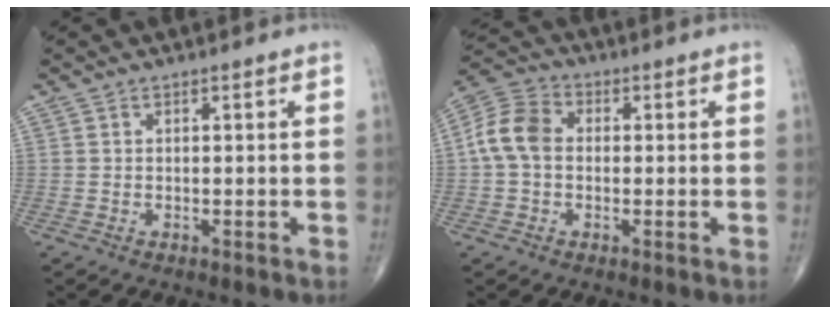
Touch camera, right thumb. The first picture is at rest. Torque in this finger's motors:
{"motor_torque": [0.03, 0.07, 0.30, -0.14, 0.13]}